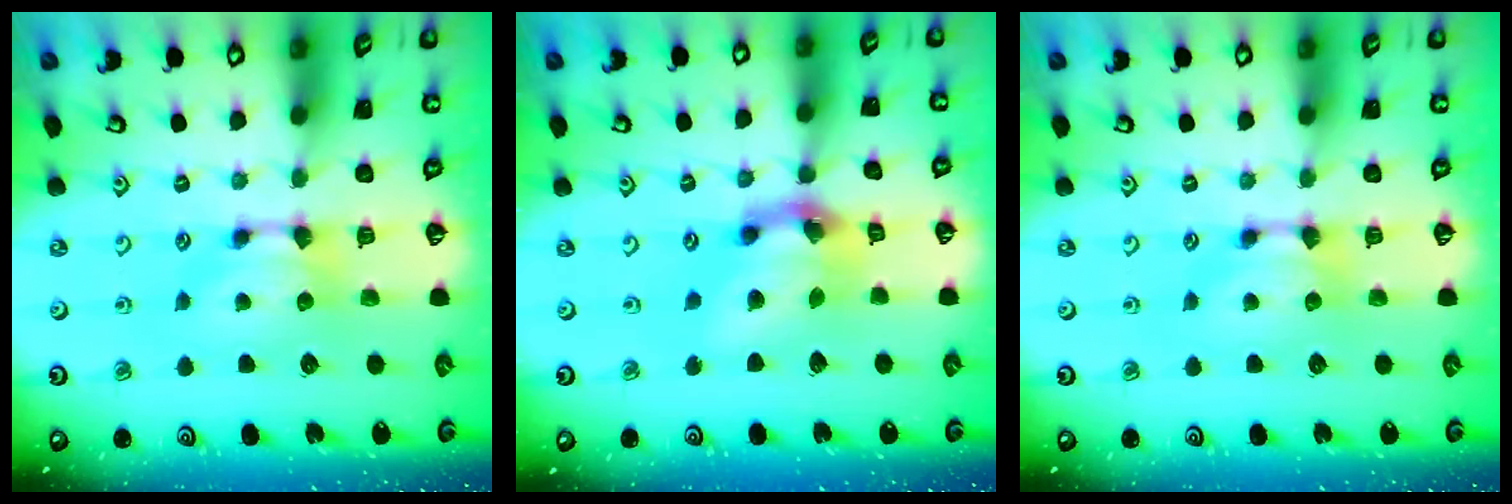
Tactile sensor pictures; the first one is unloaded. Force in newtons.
{"total": 6.6, "press": 6.2, "slide": 2.4}
{"total": 0.0}